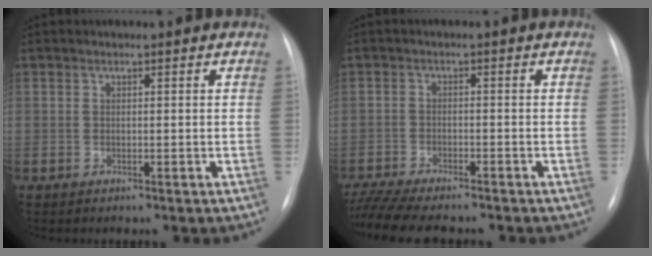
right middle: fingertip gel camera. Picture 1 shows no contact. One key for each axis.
{"total": 11.3, "fx": -9.9, "fy": 1.7, "fz": 5.1, "tx": -0.083, "ty": -0.014, "tz": -0.154}